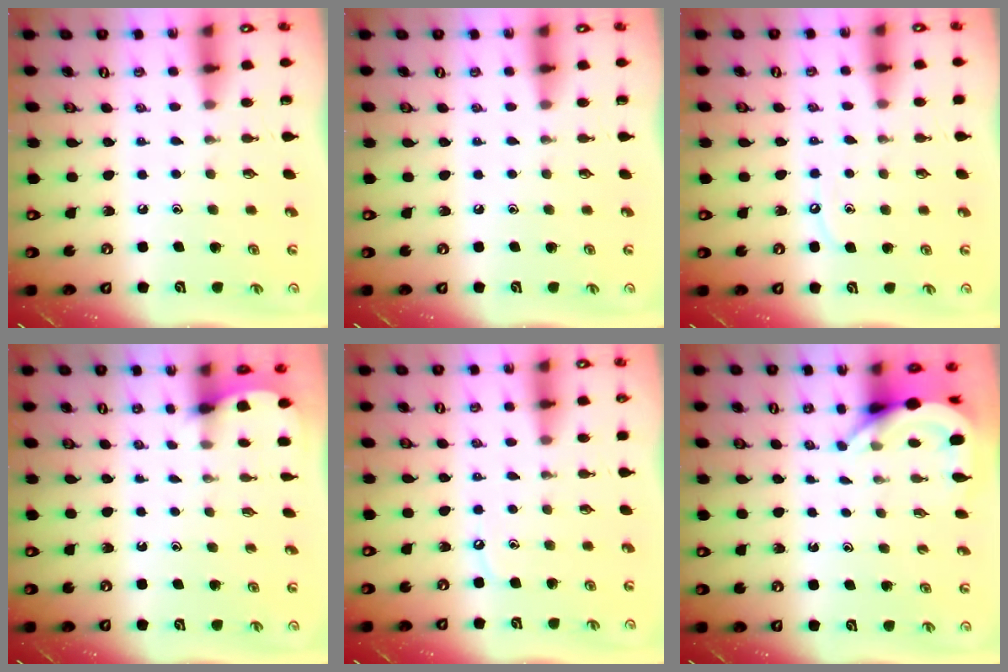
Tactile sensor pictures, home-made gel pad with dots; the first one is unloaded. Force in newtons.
{"total": 0.0}
{"total": 5.5, "press": 5.5, "slide": 0.5}
{"total": 1.0, "press": 0.9, "slide": 0.1}
{"total": 3.8, "press": 3.7, "slide": 0.6}
{"total": 4.4, "press": 4.4, "slide": 0.2}